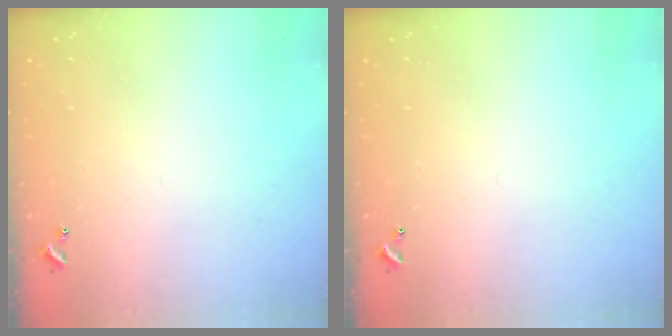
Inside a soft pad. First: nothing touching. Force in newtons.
{"total": 0.0}